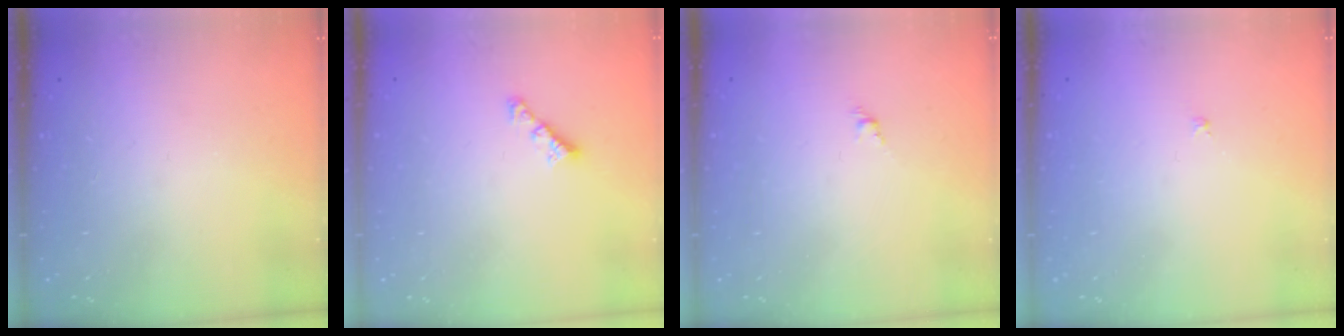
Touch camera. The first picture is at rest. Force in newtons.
{"total": 3.5, "press": 3.5, "slide": 0.6}
{"total": 1.6, "press": 1.5, "slide": 0.5}
{"total": 1.0, "press": 0.9, "slide": 0.3}